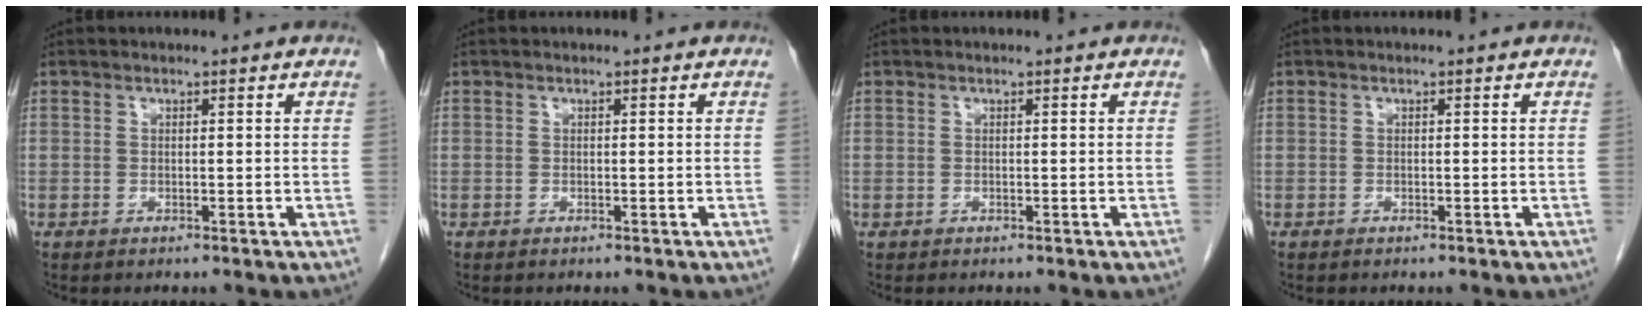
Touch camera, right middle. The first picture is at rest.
{"total": 0.0}
{"total": 0.0}
{"total": 0.0}